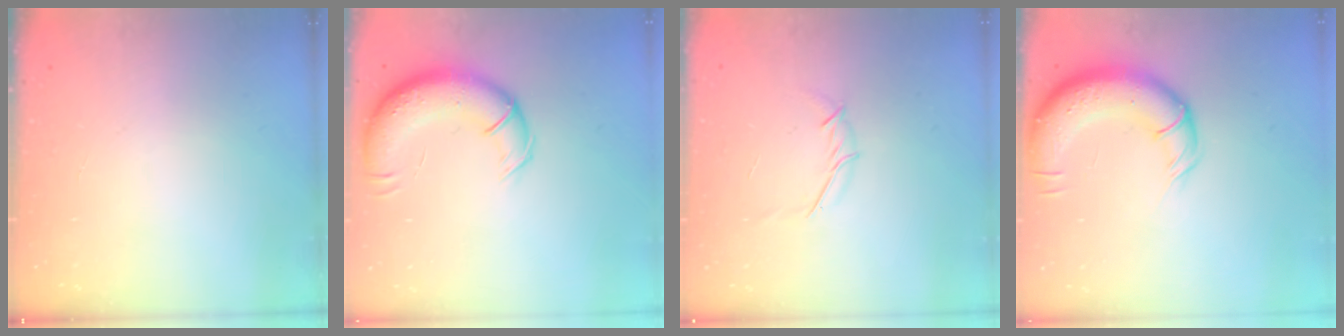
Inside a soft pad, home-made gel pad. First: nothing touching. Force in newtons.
{"total": 13.8, "press": 13.3, "slide": 3.7}
{"total": 3.8, "press": 3.7, "slide": 1.0}
{"total": 13.7, "press": 13.3, "slide": 3.4}